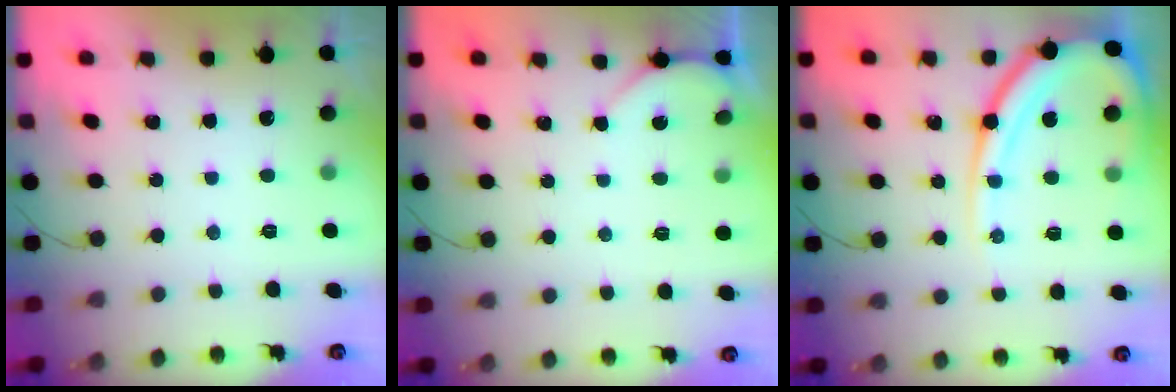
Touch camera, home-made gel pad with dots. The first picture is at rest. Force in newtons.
{"total": 1.8, "press": 1.8, "slide": 0.2}
{"total": 14.4, "press": 14.3, "slide": 1.8}